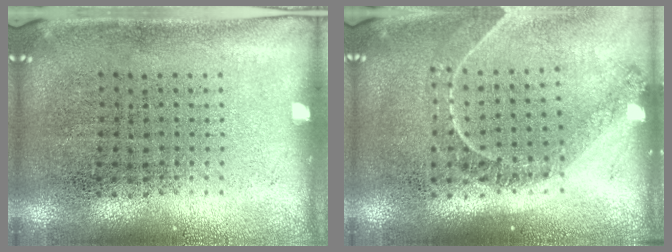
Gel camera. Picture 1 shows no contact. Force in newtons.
{"total": 1.2, "press": 1.2, "slide": 0.3}